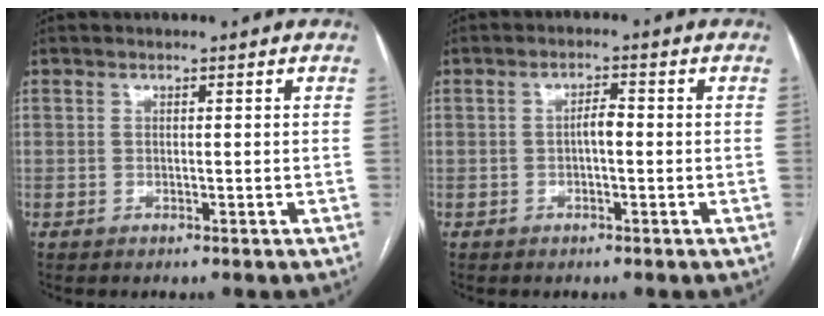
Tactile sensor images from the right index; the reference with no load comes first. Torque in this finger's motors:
{"motor_torque": [0.64, -0.08, 0.18, 0.04]}